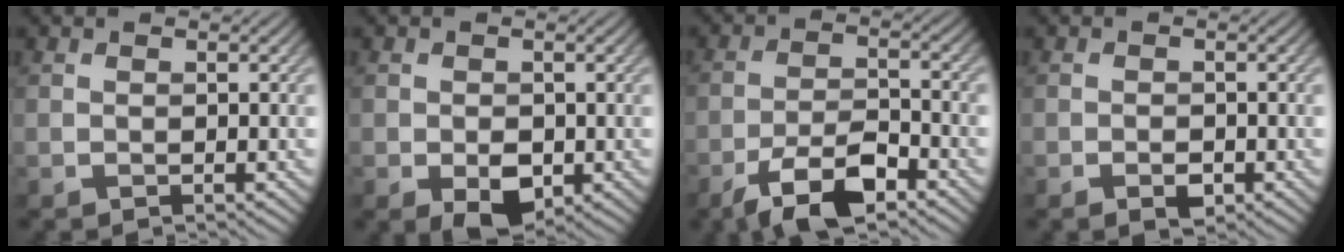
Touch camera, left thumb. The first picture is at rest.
{"total": 3.7, "force": [-1.1, 2.5, 2.5], "torque": [-0.044, -0.013, -0.017]}
{"total": 7.3, "force": [-5.0, 2.3, 4.8], "torque": [-0.091, 0.003, -0.097]}
{"total": 1.7, "force": [-0.9, 0.9, 1.2], "torque": [-0.017, -0.001, -0.015]}